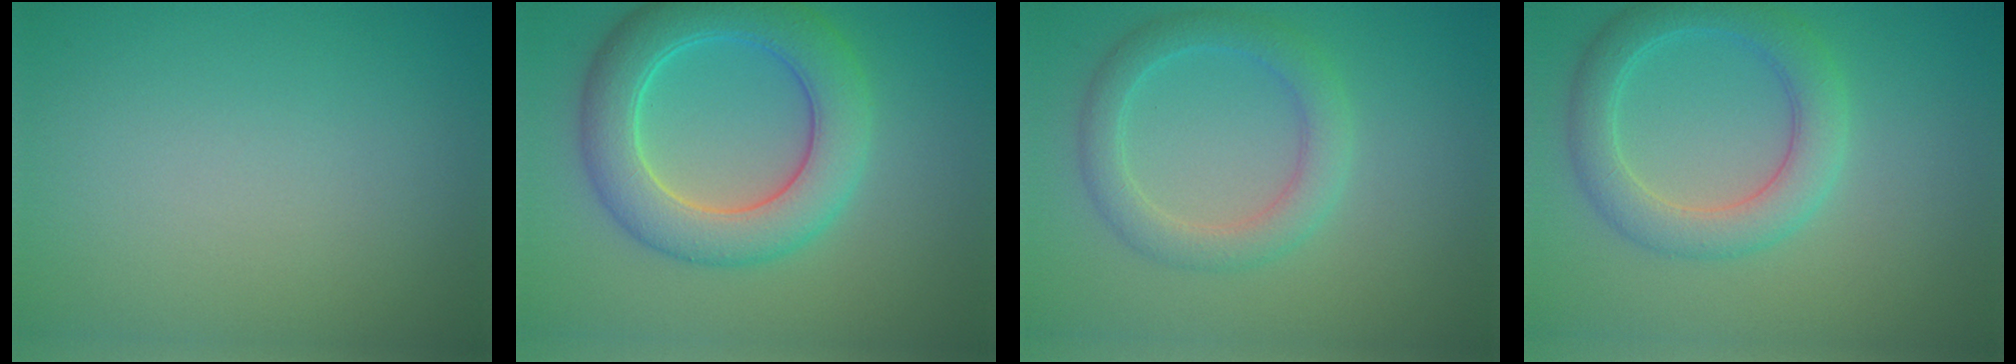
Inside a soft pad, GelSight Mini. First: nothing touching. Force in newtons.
{"total": 7.0, "press": 7.0, "slide": 0.2}
{"total": 2.2, "press": 2.2, "slide": 0.3}
{"total": 4.3, "press": 4.3, "slide": 0.1}